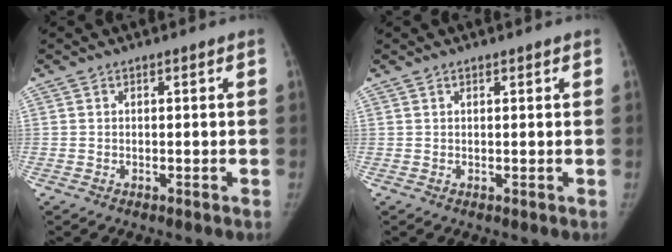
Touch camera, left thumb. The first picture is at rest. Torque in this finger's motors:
{"motor_torque": [-0.22, -0.14, -0.14, 0.20, 0.03]}